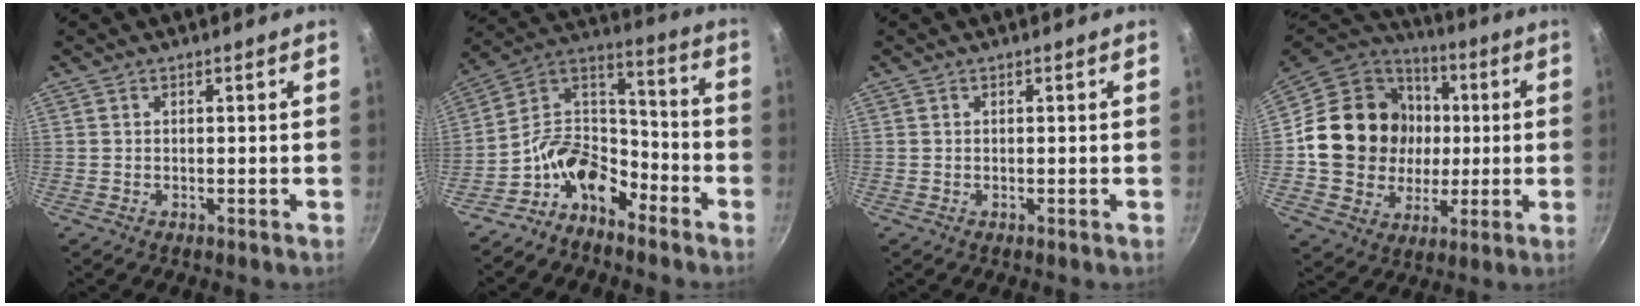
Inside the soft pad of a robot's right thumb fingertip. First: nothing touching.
{"total": 13.8, "force": [-8.3, 8.3, 7.2], "torque": [-0.098, 0.094, -0.180]}
{"total": 0.0}
{"total": 21.7, "force": [1.1, 19.3, 9.9], "torque": [-0.152, 0.024, 0.027]}